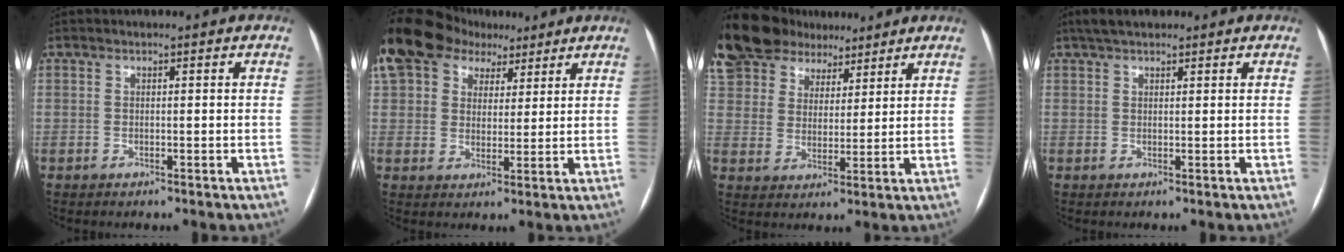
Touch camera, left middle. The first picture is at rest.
{"total": 16.0, "force": [9.6, 10.7, 7.0], "torque": [-0.166, 0.069, 0.169]}
{"total": 18.0, "force": [13.4, 10.1, 6.4], "torque": [-0.162, 0.052, 0.243]}
{"total": 3.9, "force": [3.0, 1.3, 2.0], "torque": [-0.037, 0.023, 0.054]}